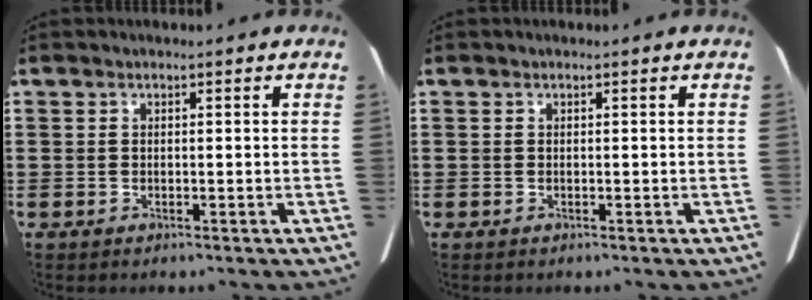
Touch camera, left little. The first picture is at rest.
{"total": 0.0}